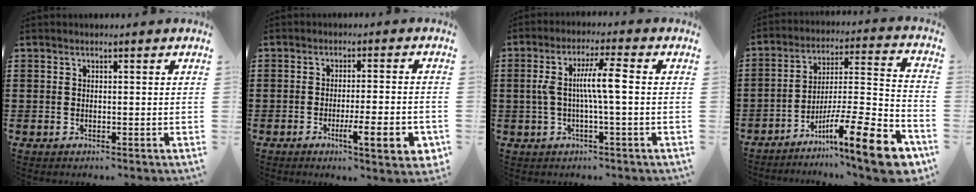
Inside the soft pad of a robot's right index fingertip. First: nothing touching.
{"total": 7.6, "force": [-3.0, 1.2, 6.8], "torque": [-0.105, -0.005, -0.045]}
{"total": 6.6, "force": [0.0, 0.7, 6.6], "torque": [-0.137, -0.004, -0.012]}
{"total": 15.6, "force": [-10.4, 1.9, 11.4], "torque": [-0.153, 0.031, -0.181]}